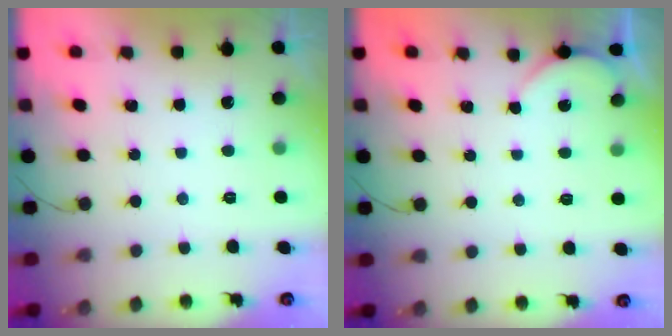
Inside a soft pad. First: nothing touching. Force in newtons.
{"total": 2.6, "press": 2.5, "slide": 0.5}